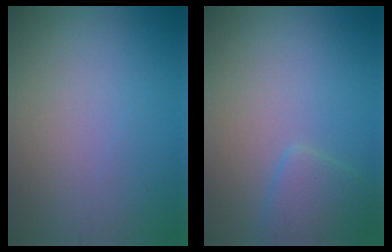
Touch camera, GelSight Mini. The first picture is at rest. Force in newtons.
{"total": 2.6, "press": 2.6, "slide": 0.2}